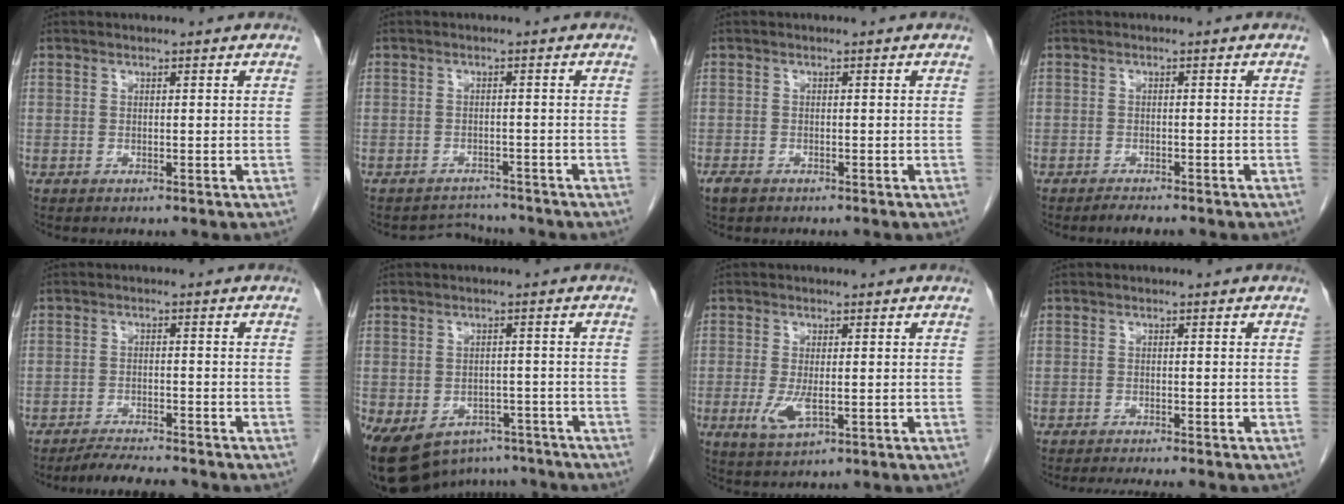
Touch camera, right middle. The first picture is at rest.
{"total": 3.0, "force": [-2.8, 0.5, -1.0], "torque": [0.011, -0.001, -0.041]}
{"total": 1.5, "force": [-1.0, 0.8, 0.8], "torque": [-0.024, -0.002, -0.015]}
{"total": 1.7, "force": [-1.6, 0.2, 0.7], "torque": [-0.020, -0.006, -0.024]}
{"total": 5.8, "force": [-5.4, 0.2, 2.1], "torque": [-0.036, -0.017, -0.088]}
{"total": 17.2, "force": [-11.2, 11.0, 7.0], "torque": [-0.190, 0.000, -0.139]}
{"total": 3.9, "force": [-0.8, 1.3, 3.5], "torque": [-0.077, -0.009, -0.010]}
{"total": 5.2, "force": [-4.7, 0.0, 2.3], "torque": [-0.027, -0.013, -0.070]}